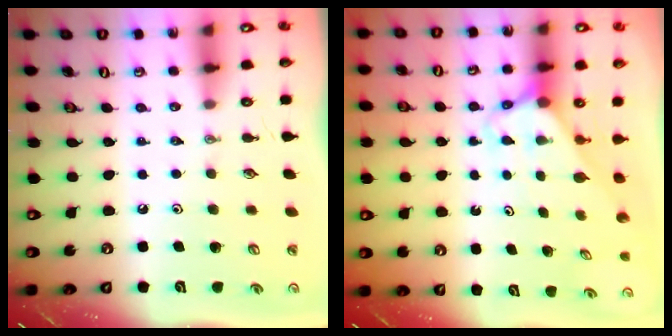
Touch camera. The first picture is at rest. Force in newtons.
{"total": 2.8, "press": 2.8, "slide": 0.1}